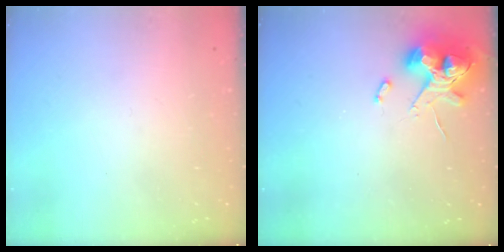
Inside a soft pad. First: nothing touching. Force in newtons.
{"total": 10.7, "press": 10.5, "slide": 1.8}